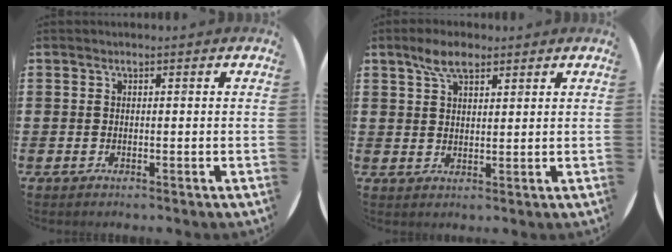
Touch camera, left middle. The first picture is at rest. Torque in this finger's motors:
{"motor_torque": [0.71, -0.59, -0.01, 0.00]}